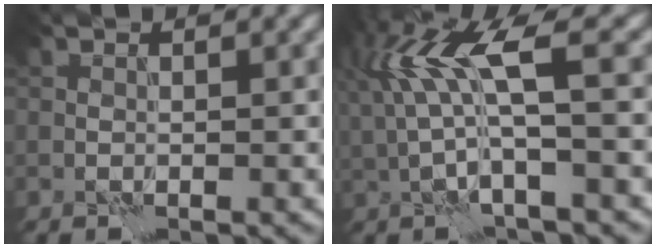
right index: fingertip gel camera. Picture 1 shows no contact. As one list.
[{"total": 6.7, "force": [1.5, 1.6, 6.3], "torque": [-0.137, 0.009, 0.027]}]